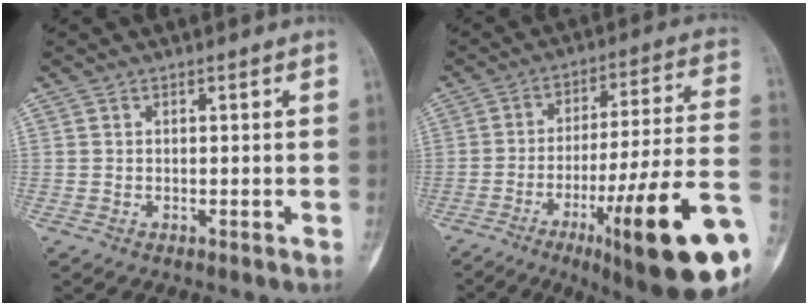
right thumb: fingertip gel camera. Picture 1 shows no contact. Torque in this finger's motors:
{"motor_torque": [3.04, 1.18, 1.37, -1.40, 0.48]}